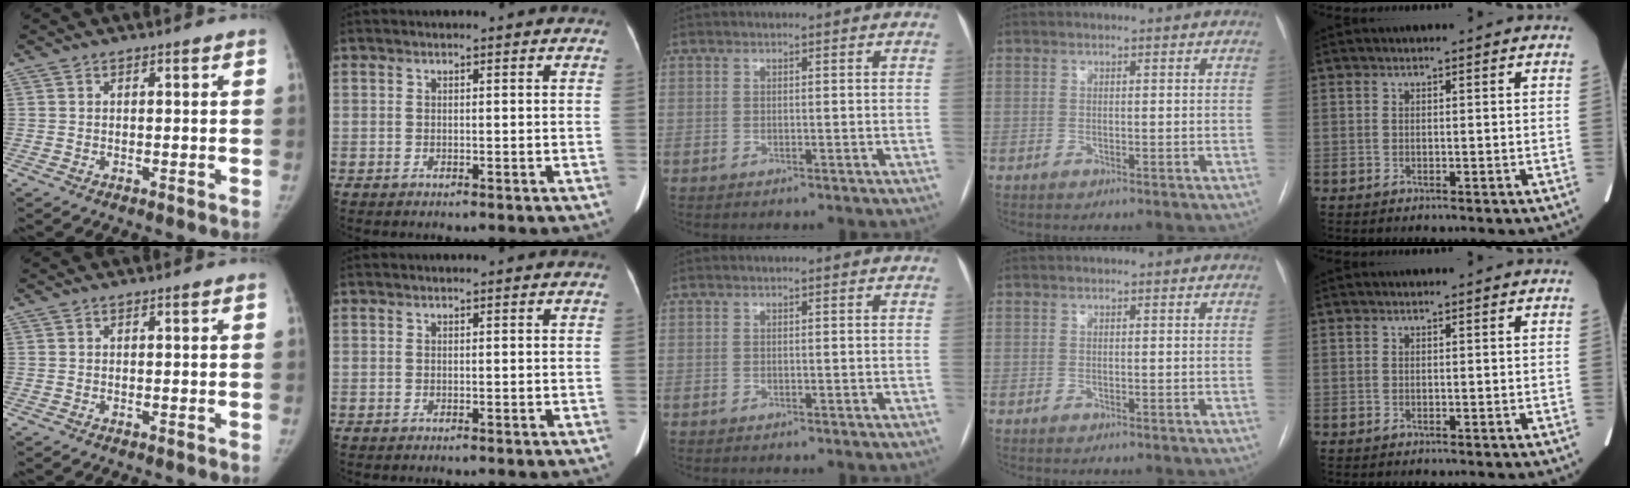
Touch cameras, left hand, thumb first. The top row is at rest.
{}